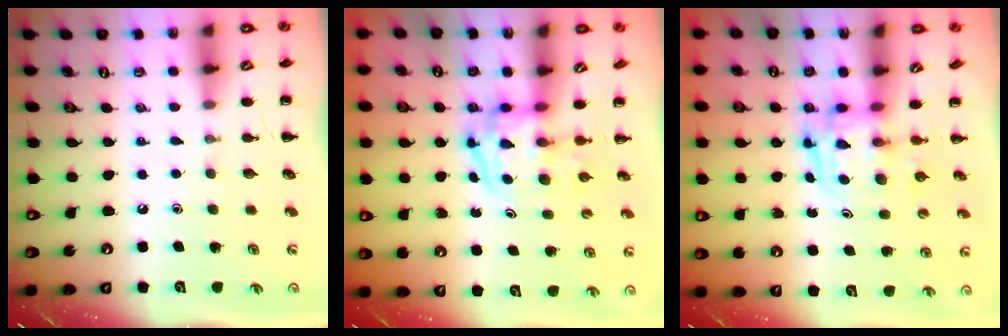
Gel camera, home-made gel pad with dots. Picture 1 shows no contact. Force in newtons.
{"total": 3.8, "press": 3.7, "slide": 0.6}
{"total": 3.3, "press": 3.3, "slide": 0.5}